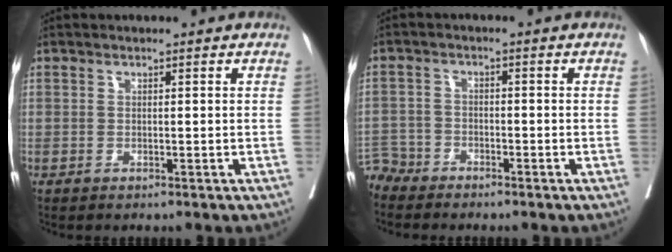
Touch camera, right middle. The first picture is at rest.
{"total": 4.5, "force": [-4.1, 1.5, -0.7], "torque": [0.014, -0.007, -0.084]}